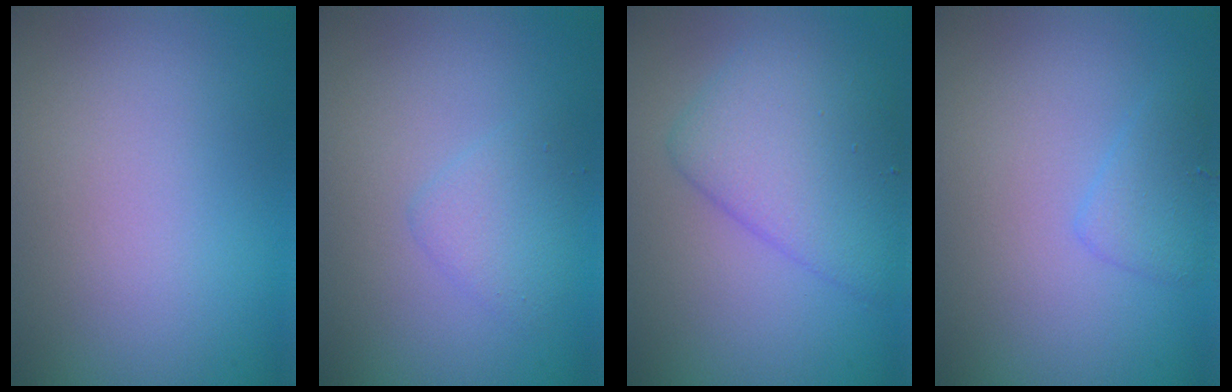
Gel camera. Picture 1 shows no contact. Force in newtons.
{"total": 1.8, "press": 1.8, "slide": 0.1}
{"total": 5.5, "press": 5.5, "slide": 0.2}
{"total": 1.8, "press": 1.8, "slide": 0.2}